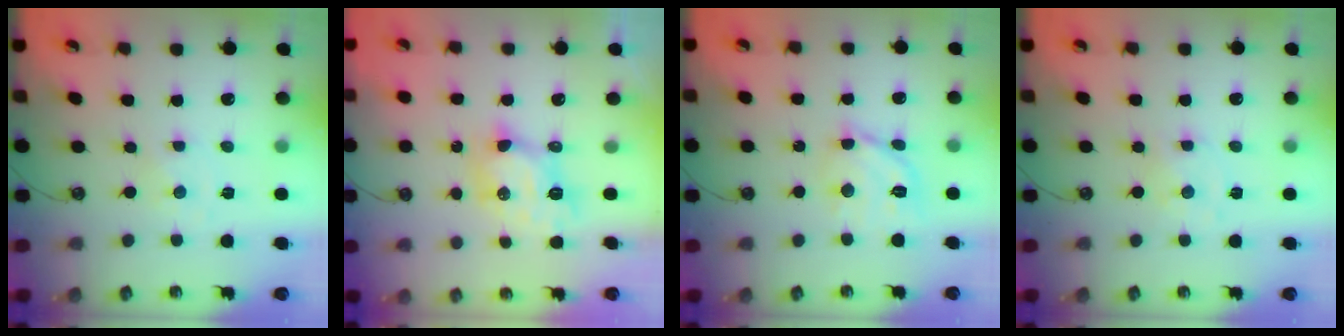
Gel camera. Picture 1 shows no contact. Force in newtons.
{"total": 7.6, "press": 7.5, "slide": 0.6}
{"total": 13.0, "press": 13.0, "slide": 1.1}
{"total": 1.4, "press": 1.4, "slide": 0.2}